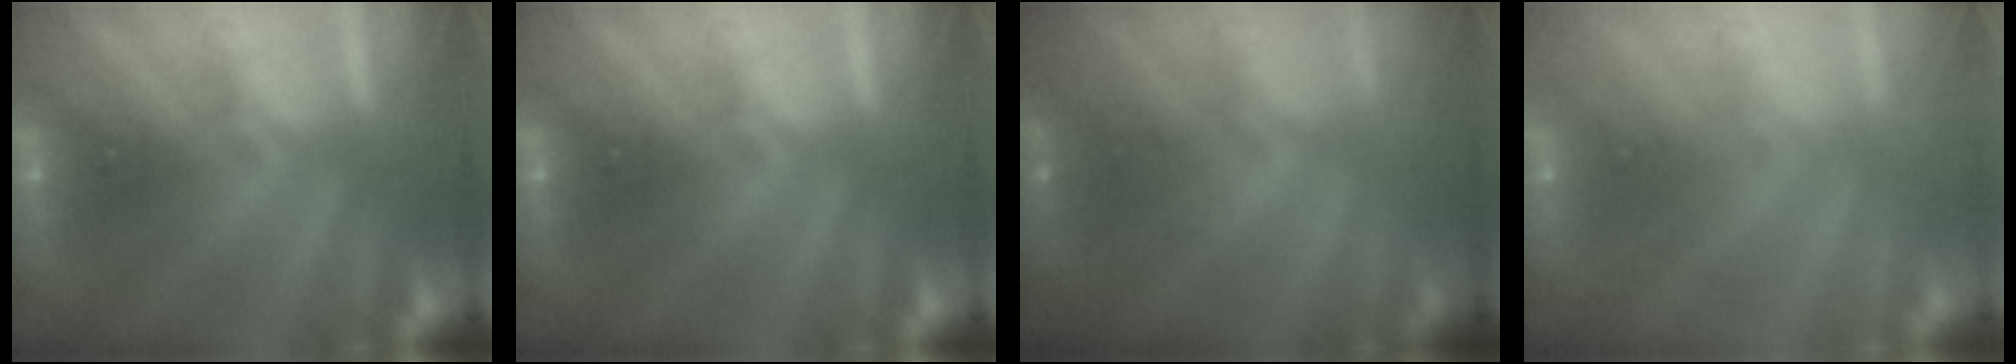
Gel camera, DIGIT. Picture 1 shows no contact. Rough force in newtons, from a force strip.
{"total": 0.0}
{"total": 2.3}
{"total": 9.8}